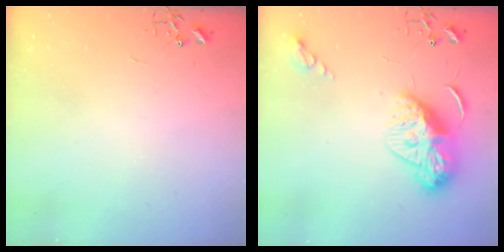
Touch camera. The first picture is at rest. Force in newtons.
{"total": 11.5, "press": 11.4, "slide": 1.1}